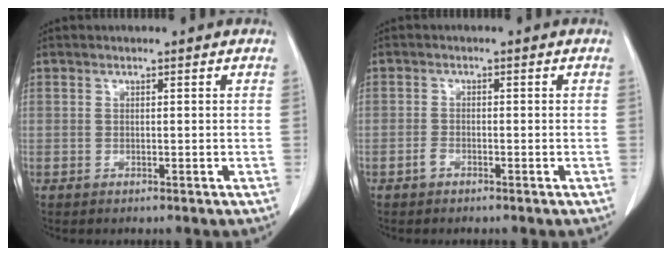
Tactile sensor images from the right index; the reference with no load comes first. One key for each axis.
{"total": 1.2, "fx": -0.8, "fy": 0.5, "fz": 0.6, "tx": -0.012, "ty": 0.002, "tz": -0.016}